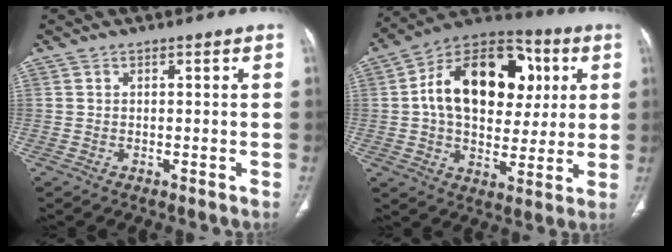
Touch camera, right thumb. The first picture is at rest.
{"total": 23.1, "force": [4.5, 15.0, 17.0], "torque": [-0.239, 0.015, 0.067]}